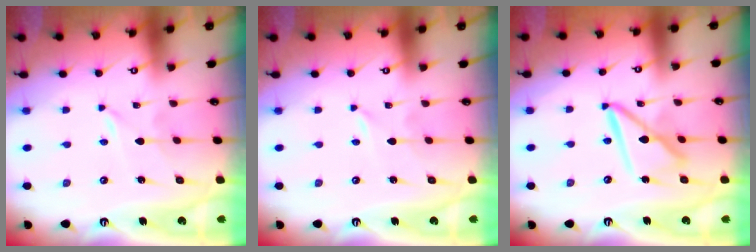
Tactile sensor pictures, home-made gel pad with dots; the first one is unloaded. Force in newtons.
{"total": 0.0}
{"total": 13.0, "press": 12.9, "slide": 1.2}